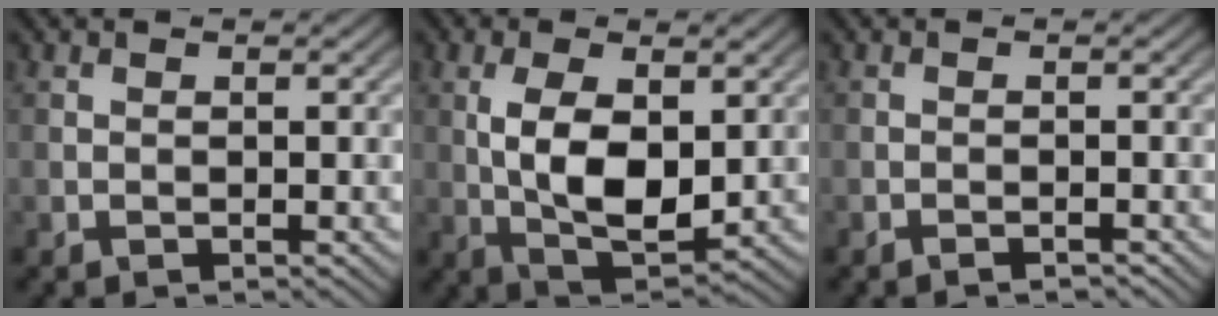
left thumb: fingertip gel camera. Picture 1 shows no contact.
{"total": 8.4, "force": [0.7, 3.7, 7.5], "torque": [-0.153, -0.005, 0.018]}
{"total": 1.1, "force": [-1.0, 0.0, 0.5], "torque": [-0.007, 0.000, -0.019]}